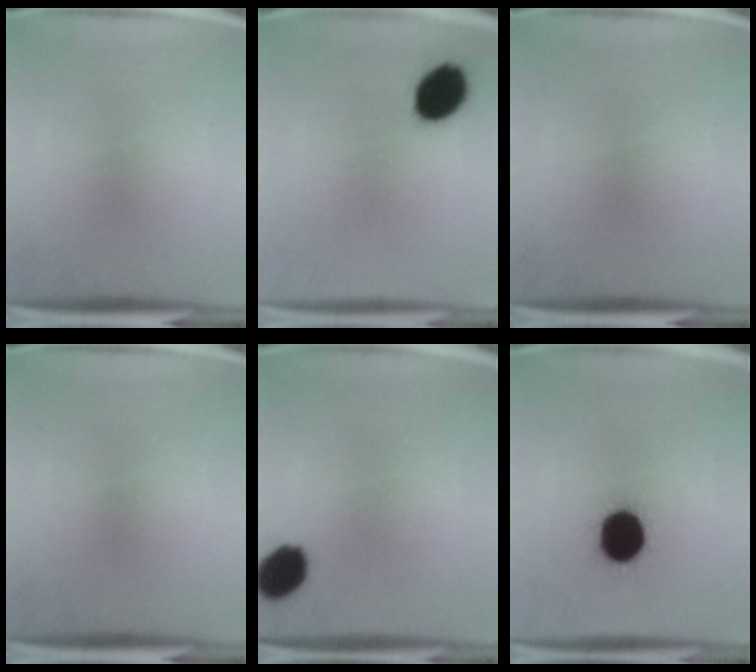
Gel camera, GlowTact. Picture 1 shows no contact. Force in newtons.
{"total": 11.8}
{"total": 0.0}
{"total": 0.0}
{"total": 8.5}
{"total": 16.3}